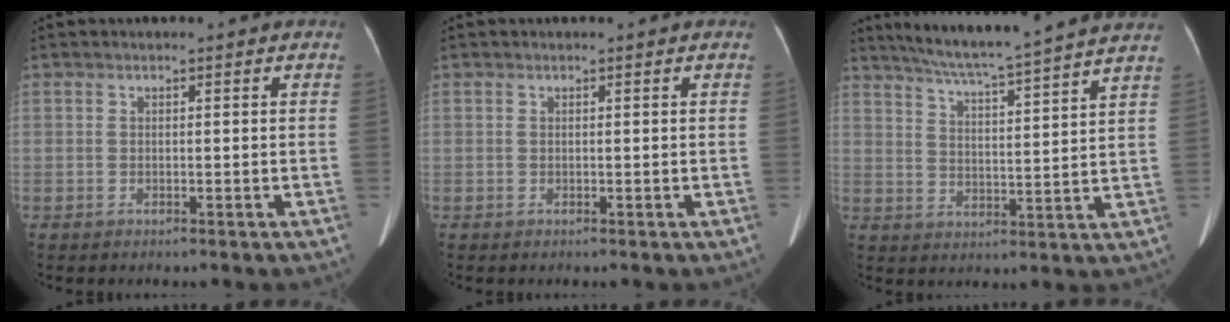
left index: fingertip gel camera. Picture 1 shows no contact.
{"total": 0.0}
{"total": 18.1, "force": [15.9, -1.2, 8.6], "torque": [-0.146, -0.005, 0.217]}